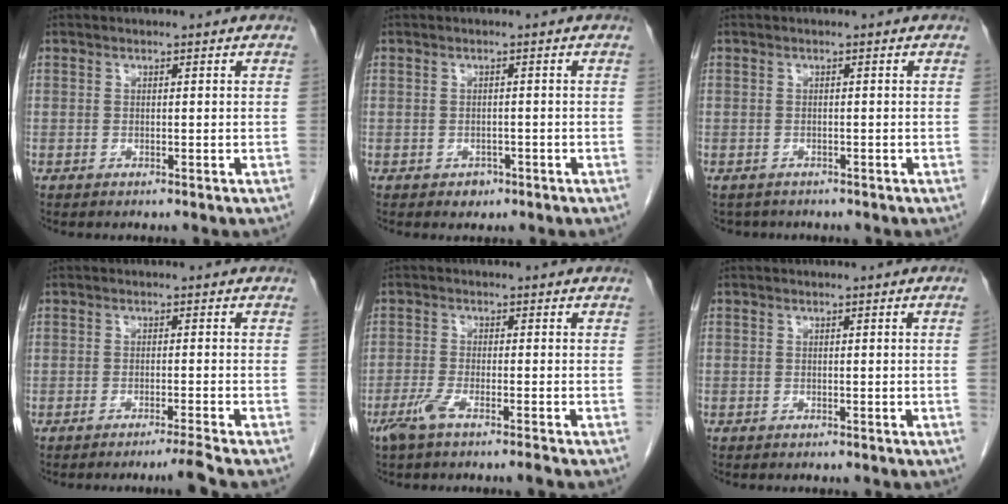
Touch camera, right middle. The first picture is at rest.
{"total": 1.4, "force": [-0.8, 1.1, 0.5], "torque": [-0.007, 0.003, -0.008]}
{"total": 2.7, "force": [-2.2, 1.4, 0.3], "torque": [-0.009, 0.000, -0.031]}
{"total": 3.2, "force": [-2.5, -1.5, 1.3], "torque": [-0.023, -0.007, -0.044]}
{"total": 4.0, "force": [-2.9, -0.1, 2.8], "torque": [-0.056, -0.008, -0.061]}
{"total": 0.8, "force": [-0.2, -0.3, 0.7], "torque": [-0.005, 0.001, -0.003]}